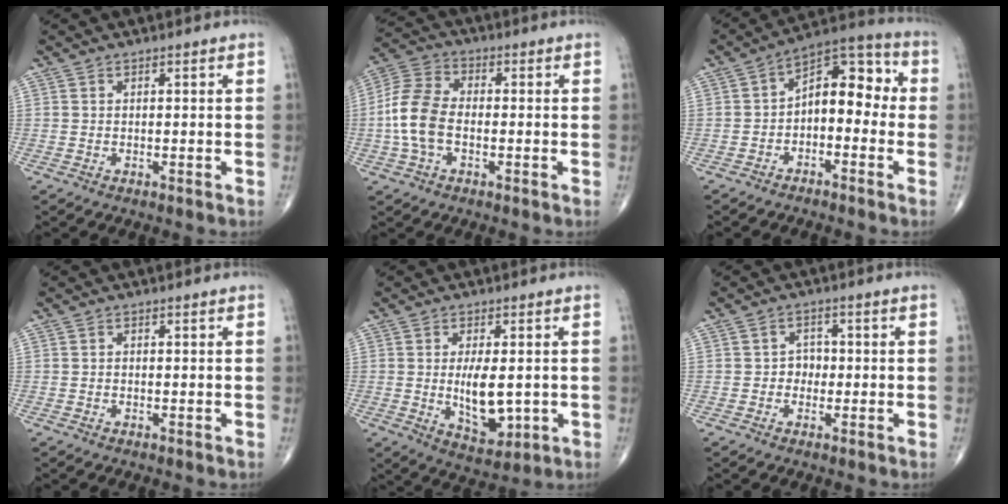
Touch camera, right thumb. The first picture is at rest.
{"total": 10.1, "force": [-1.4, 6.2, 7.8], "torque": [-0.168, 0.026, -0.036]}
{"total": 10.9, "force": [-1.3, 6.6, 8.6], "torque": [-0.094, 0.050, -0.037]}
{"total": 0.0}
{"total": 9.2, "force": [-0.5, 4.3, 8.0], "torque": [-0.118, -0.017, 0.003]}
{"total": 2.8, "force": [-0.5, 2.5, 1.3], "torque": [0.002, 0.010, -0.015]}